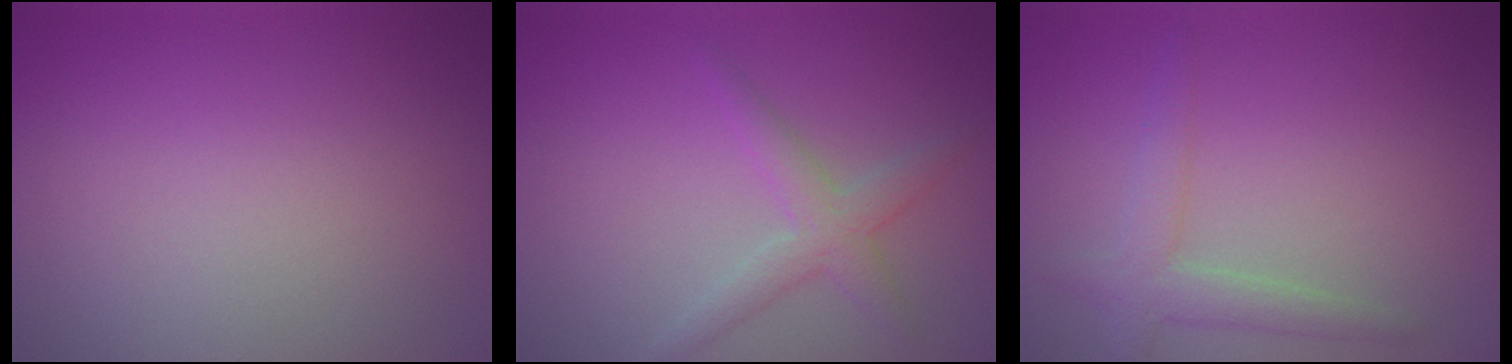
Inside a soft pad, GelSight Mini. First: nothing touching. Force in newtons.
{"total": 2.5, "press": 2.5, "slide": 0.1}
{"total": 2.8, "press": 2.8, "slide": 0.1}